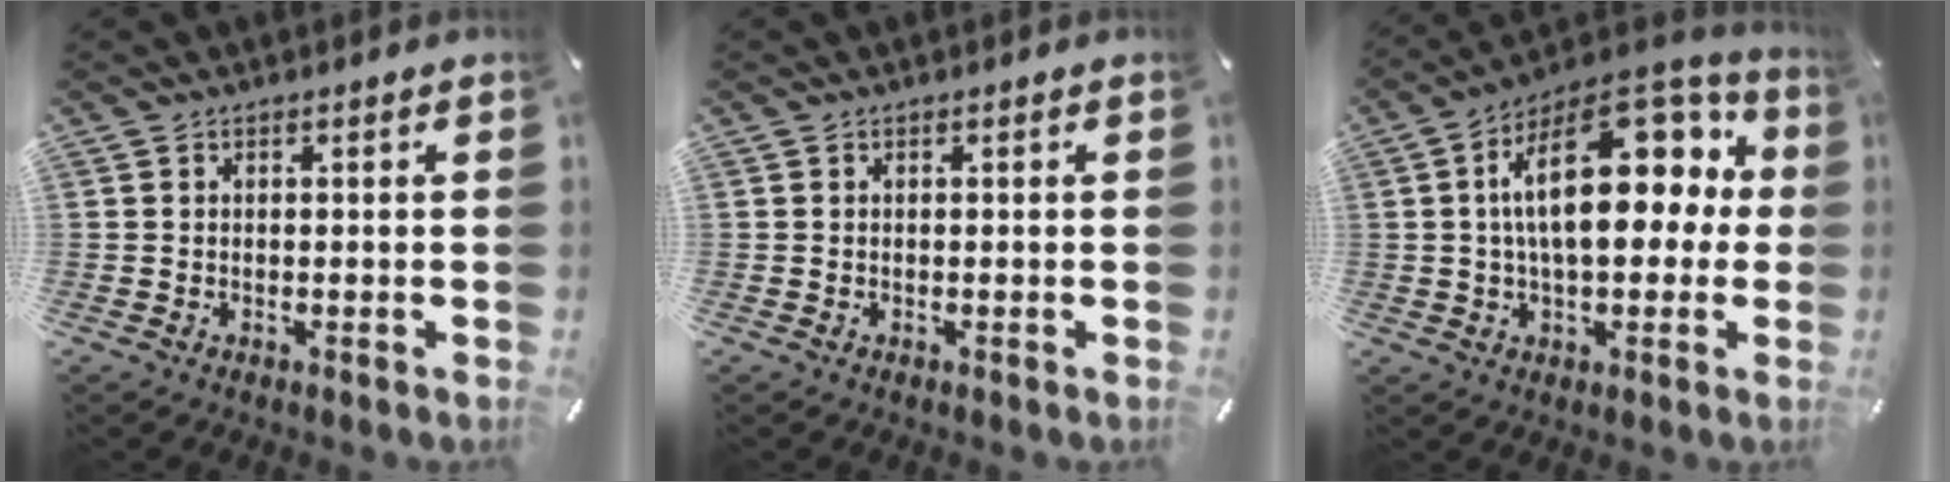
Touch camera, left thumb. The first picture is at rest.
{"total": 0.0}
{"total": 22.2, "force": [5.3, 11.9, 17.9], "torque": [-0.285, -0.029, 0.088]}